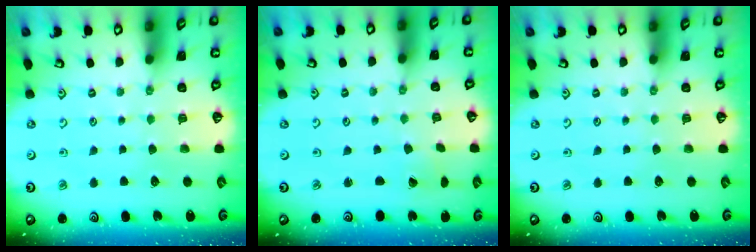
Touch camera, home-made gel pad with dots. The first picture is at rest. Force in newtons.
{"total": 0.0}
{"total": 0.0}